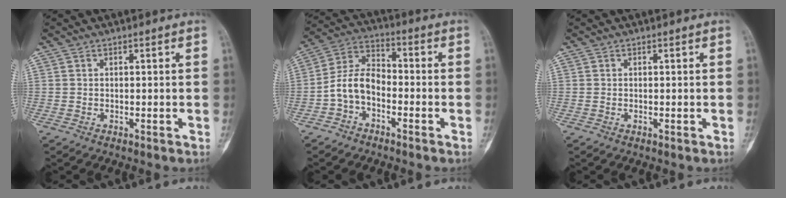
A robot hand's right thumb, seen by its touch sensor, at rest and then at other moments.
{"total": 8.2, "force": [-2.8, 5.4, 5.6], "torque": [-0.100, 0.039, -0.067]}
{"total": 0.0}